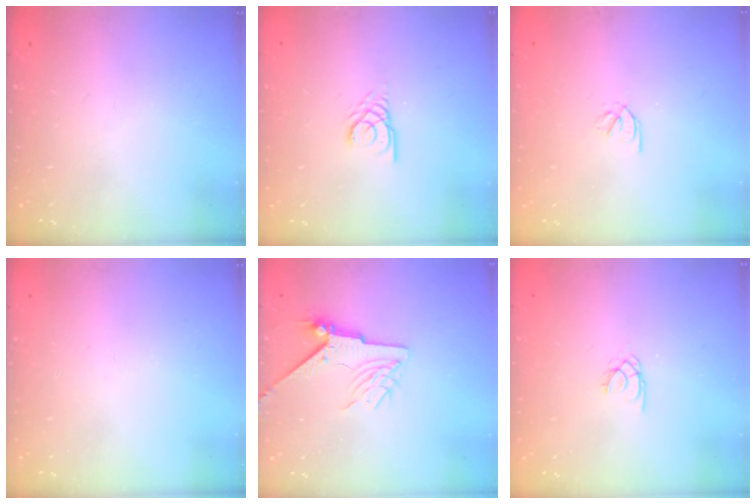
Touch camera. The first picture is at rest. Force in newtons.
{"total": 2.7, "press": 2.7, "slide": 0.2}
{"total": 2.0, "press": 2.0, "slide": 0.3}
{"total": 0.0}
{"total": 7.3, "press": 7.2, "slide": 1.1}
{"total": 1.8, "press": 1.8, "slide": 0.3}